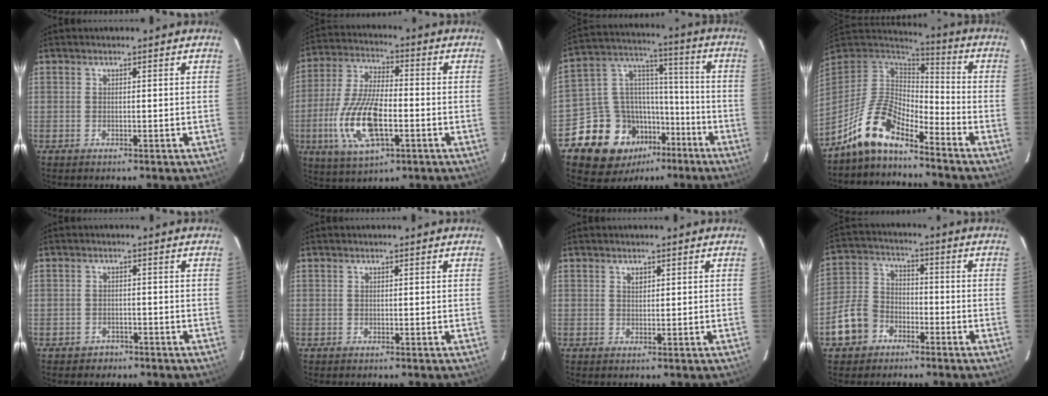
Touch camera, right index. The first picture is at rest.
{"total": 15.5, "force": [-4.4, 6.2, 13.5], "torque": [-0.289, -0.007, -0.080]}
{"total": 17.5, "force": [-10.0, 12.9, 6.3], "torque": [-0.144, 0.050, -0.150]}
{"total": 12.5, "force": [-9.7, 4.1, 6.7], "torque": [-0.141, 0.009, -0.195]}
{"total": 3.1, "force": [-2.2, 2.2, 0.1], "torque": [-0.009, 0.009, -0.031]}
{"total": 0.0}
{"total": 0.9, "force": [0.6, 0.5, 0.3], "torque": [-0.001, 0.003, 0.014]}
{"total": 9.4, "force": [-5.2, 7.1, 3.3], "torque": [-0.090, 0.029, -0.092]}